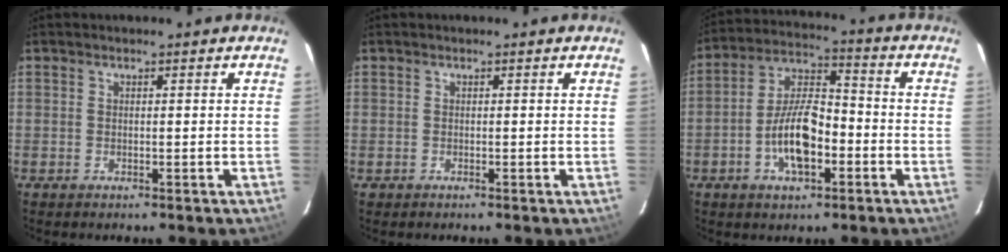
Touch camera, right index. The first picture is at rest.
{"total": 0.8, "force": [-0.3, 0.8, -0.1], "torque": [0.000, 0.003, -0.004]}
{"total": 11.5, "force": [-4.0, 5.0, 9.5], "torque": [-0.191, 0.013, -0.069]}